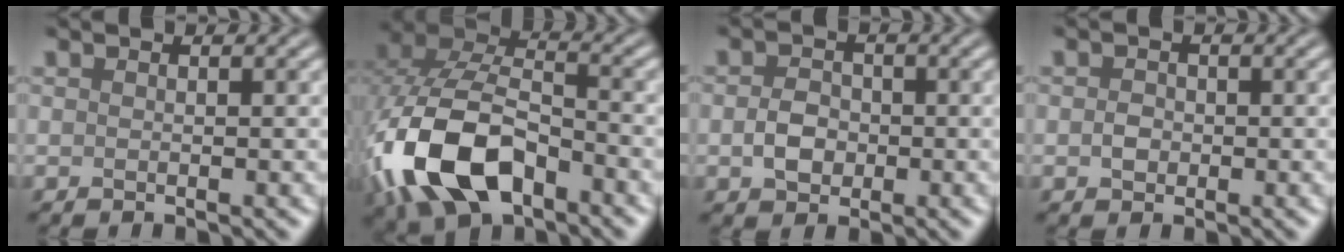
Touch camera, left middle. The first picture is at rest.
{"total": 12.1, "force": [-4.7, 7.0, 8.7], "torque": [-0.208, -0.008, -0.089]}
{"total": 2.4, "force": [-0.4, 1.9, 1.4], "torque": [-0.028, 0.003, -0.013]}
{"total": 1.1, "force": [-0.2, 1.0, 0.5], "torque": [-0.010, 0.003, -0.007]}